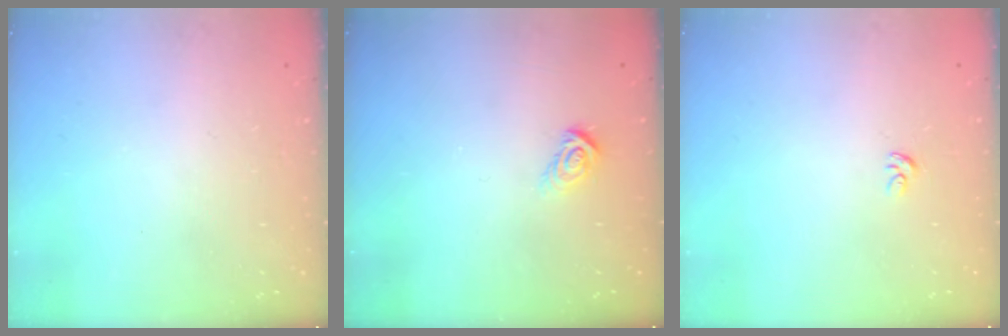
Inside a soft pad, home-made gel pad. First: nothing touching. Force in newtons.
{"total": 5.0, "press": 4.9, "slide": 0.3}
{"total": 2.4, "press": 2.4, "slide": 0.1}